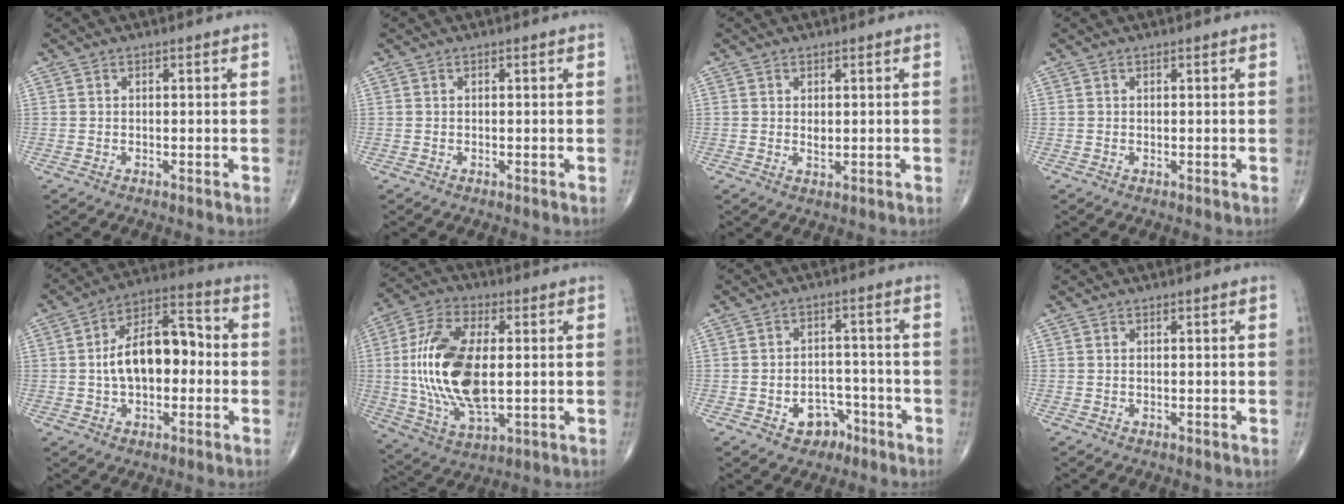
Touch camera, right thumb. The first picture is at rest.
{"total": 0.0}
{"total": 1.7, "force": [0.3, 0.9, 1.4], "torque": [-0.021, -0.005, 0.008]}
{"total": 0.8, "force": [0.2, 0.4, 0.6], "torque": [-0.012, 0.000, 0.006]}
{"total": 14.3, "force": [-0.4, 8.2, 11.7], "torque": [-0.176, 0.039, -0.016]}
{"total": 19.2, "force": [0.7, 9.4, 16.8], "torque": [-0.341, -0.006, 0.018]}
{"total": 6.1, "force": [-3.2, 4.5, 2.5], "torque": [-0.008, 0.035, -0.041]}
{"total": 0.0}